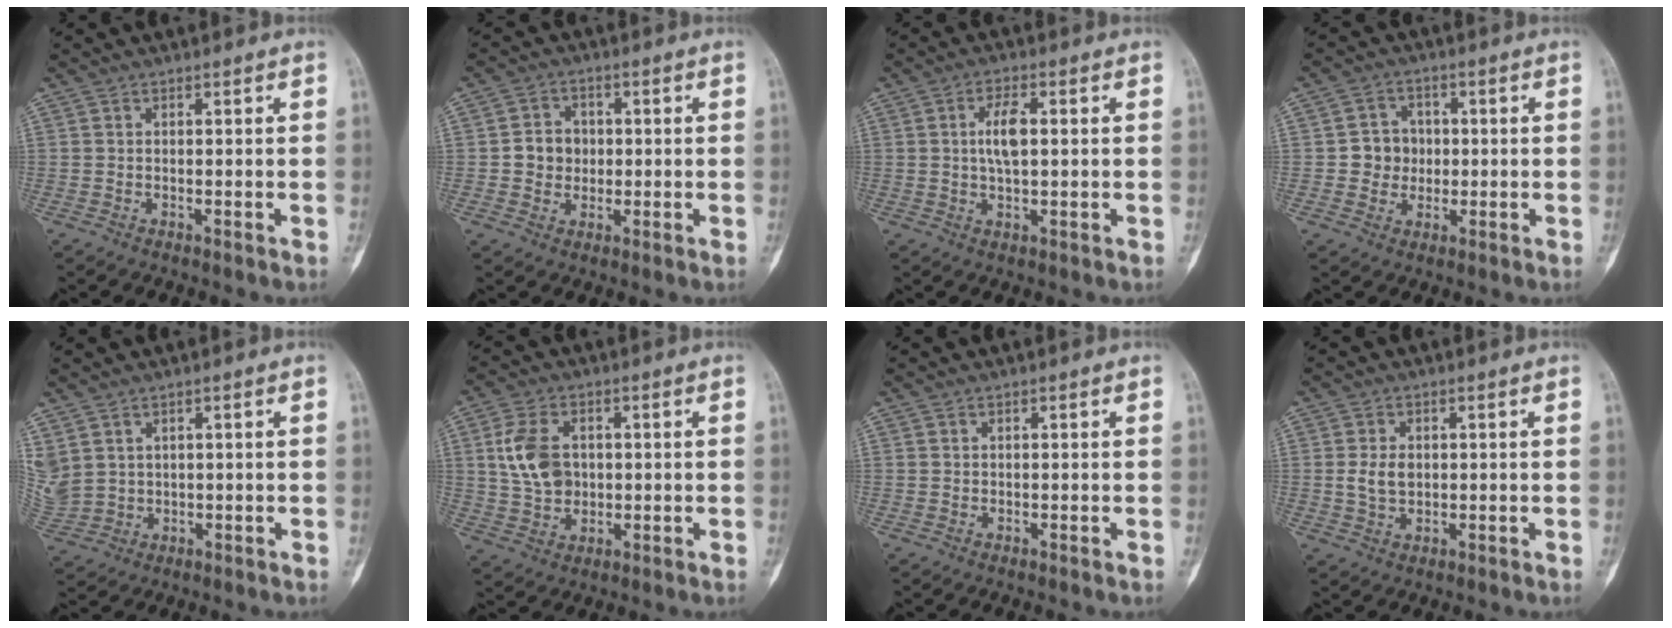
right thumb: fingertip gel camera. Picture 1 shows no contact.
{"total": 5.5, "force": [0.0, 5.0, 2.4], "torque": [-0.014, 0.007, -0.004]}
{"total": 5.5, "force": [0.8, 2.2, 5.0], "torque": [-0.094, 0.002, 0.010]}
{"total": 5.8, "force": [-0.1, 5.5, 2.0], "torque": [0.002, 0.010, -0.005]}
{"total": 8.3, "force": [3.0, 6.5, 4.1], "torque": [-0.116, 0.000, 0.081]}
{"total": 9.2, "force": [1.3, 6.5, 6.3], "torque": [-0.115, 0.001, 0.030]}
{"total": 0.0}
{"total": 4.2, "force": [0.3, 2.9, 3.0], "torque": [-0.053, 0.000, 0.010]}